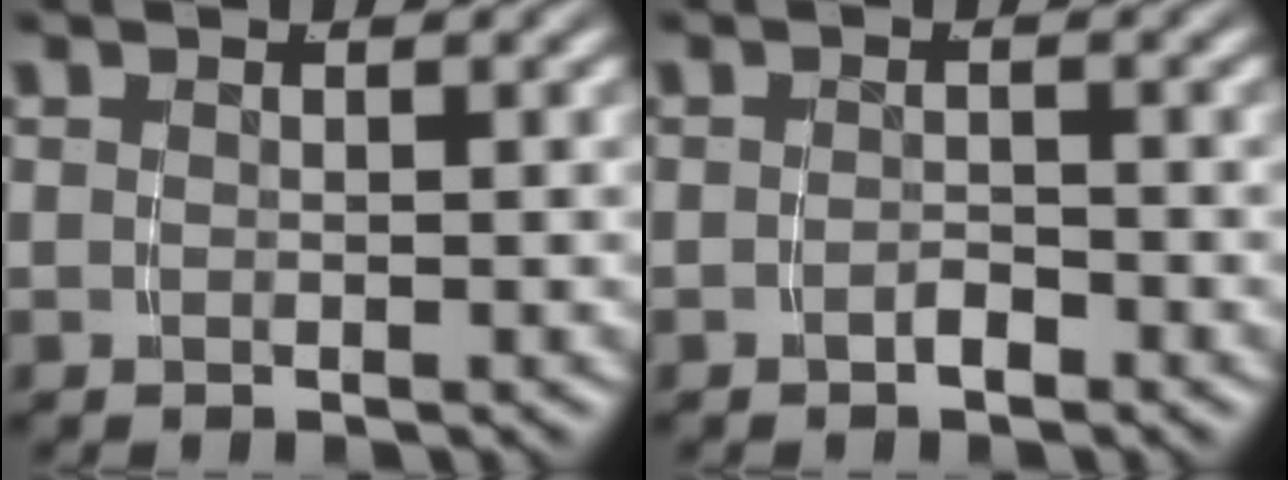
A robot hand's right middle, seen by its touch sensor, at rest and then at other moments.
{"total": 1.0, "force": [-0.9, 0.1, 0.4], "torque": [-0.002, 0.003, -0.018]}